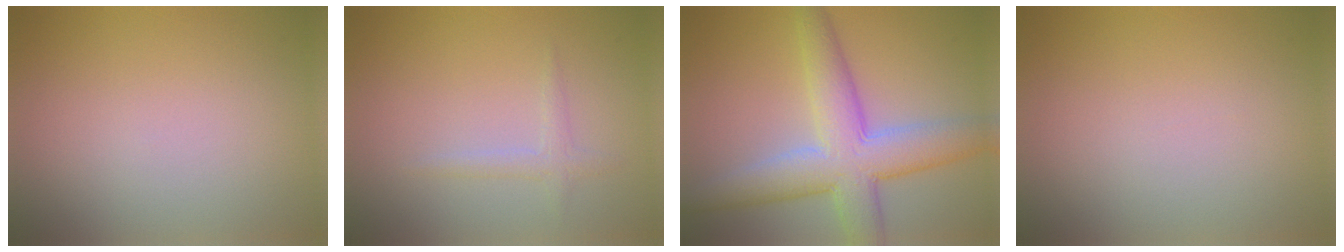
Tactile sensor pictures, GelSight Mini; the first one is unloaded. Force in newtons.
{"total": 1.3, "press": 1.3, "slide": 0.0}
{"total": 8.0, "press": 8.0, "slide": 0.3}
{"total": 0.0}